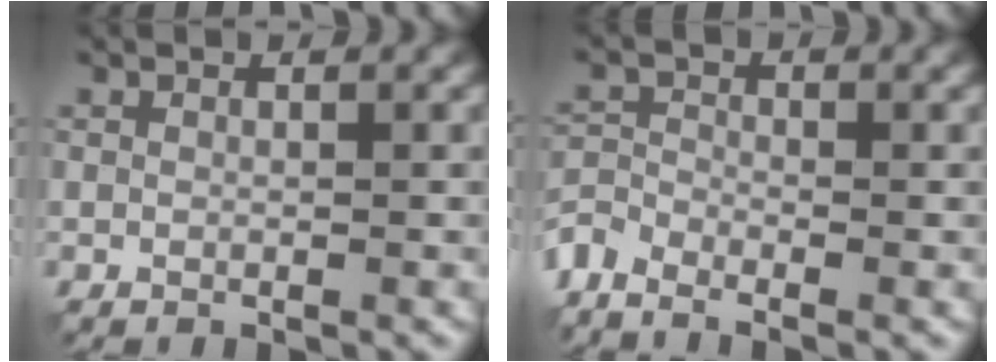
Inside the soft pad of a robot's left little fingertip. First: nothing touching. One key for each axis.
{"total": 3.2, "fx": -2.6, "fy": 1.2, "fz": 1.3, "tx": -0.031, "ty": -0.008, "tz": -0.068}